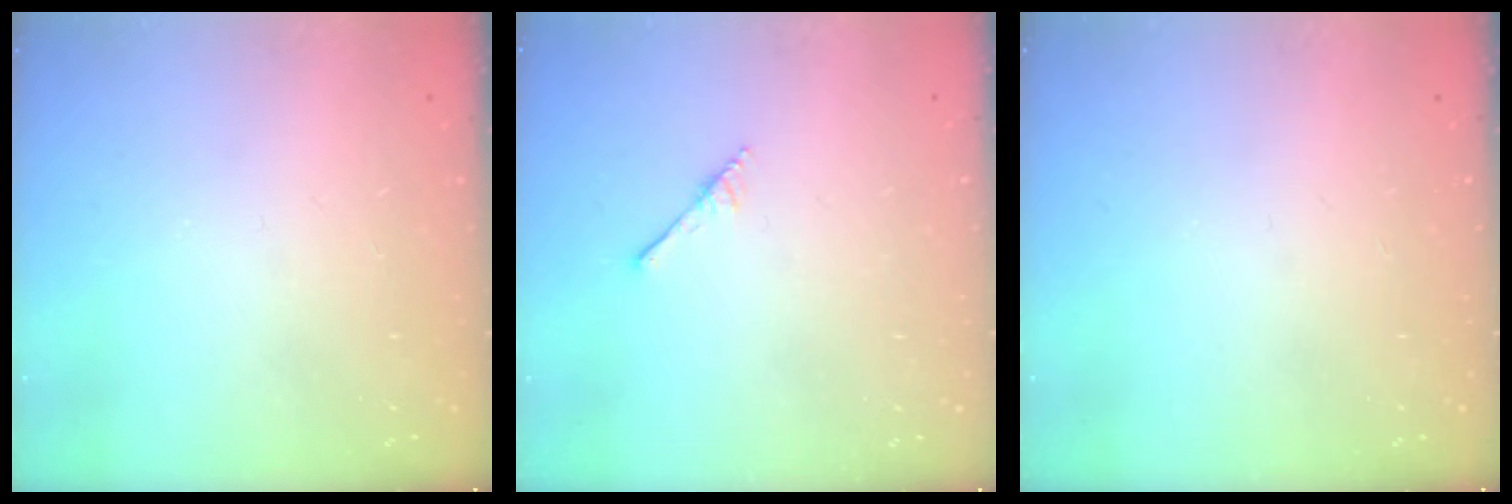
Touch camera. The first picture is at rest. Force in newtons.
{"total": 2.9, "press": 2.9, "slide": 0.2}
{"total": 0.0}